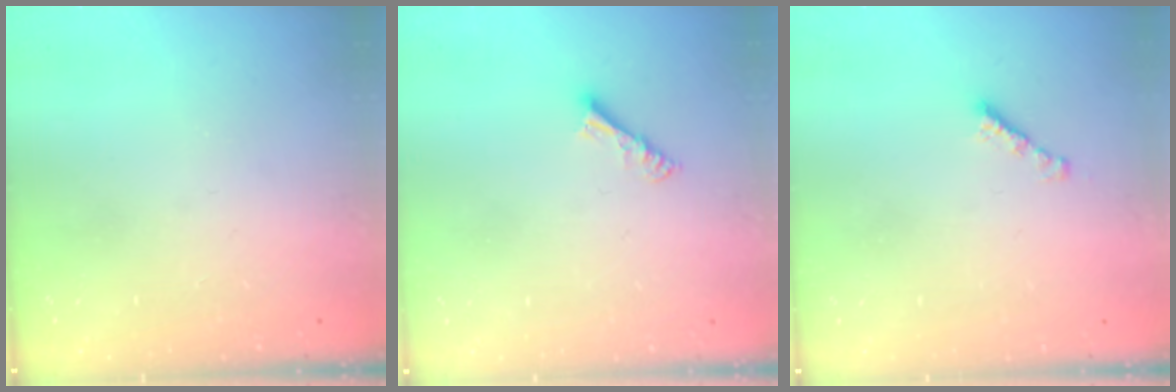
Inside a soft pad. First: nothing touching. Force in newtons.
{"total": 4.4, "press": 4.4, "slide": 0.6}
{"total": 2.4, "press": 2.4, "slide": 0.4}